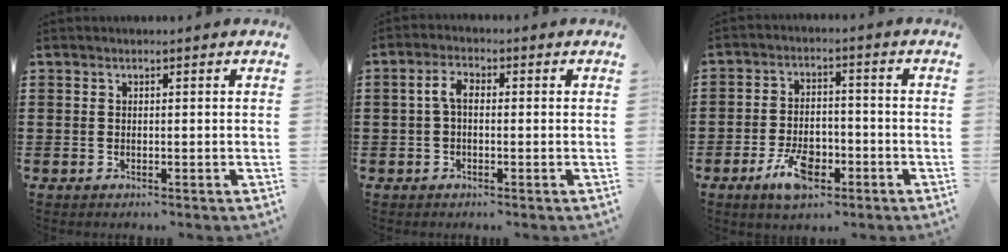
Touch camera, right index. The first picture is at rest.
{"total": 3.2, "force": [0.0, 1.6, 2.8], "torque": [-0.070, 0.001, -0.007]}
{"total": 7.3, "force": [-3.4, 3.7, 5.3], "torque": [-0.101, 0.004, -0.065]}